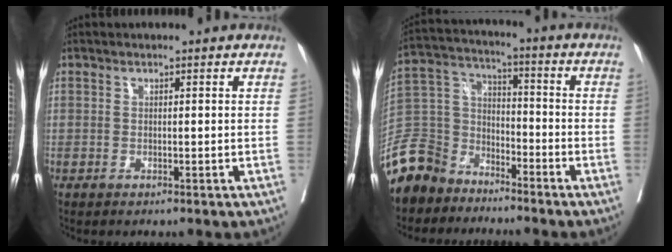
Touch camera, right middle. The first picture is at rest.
{"total": 13.9, "force": [-11.2, 7.6, 2.8], "torque": [-0.086, 0.022, -0.218]}